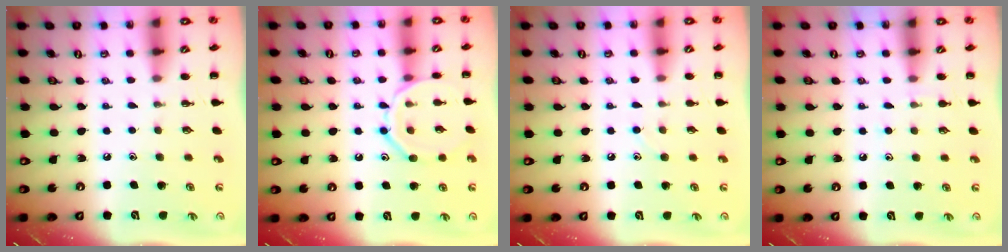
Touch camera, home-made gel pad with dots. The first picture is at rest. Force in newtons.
{"total": 10.9, "press": 10.9, "slide": 0.1}
{"total": 5.8, "press": 5.3, "slide": 2.3}
{"total": 5.9, "press": 5.6, "slide": 1.9}